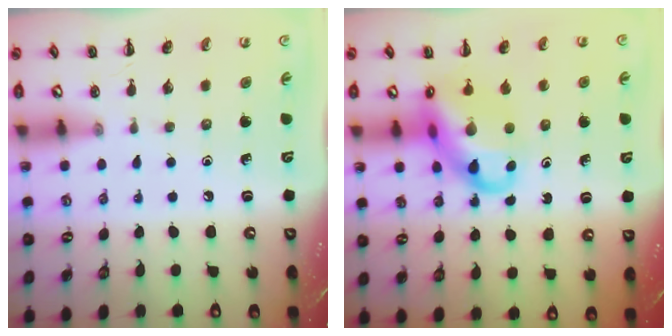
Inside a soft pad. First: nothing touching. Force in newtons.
{"total": 14.7, "press": 14.2, "slide": 3.8}